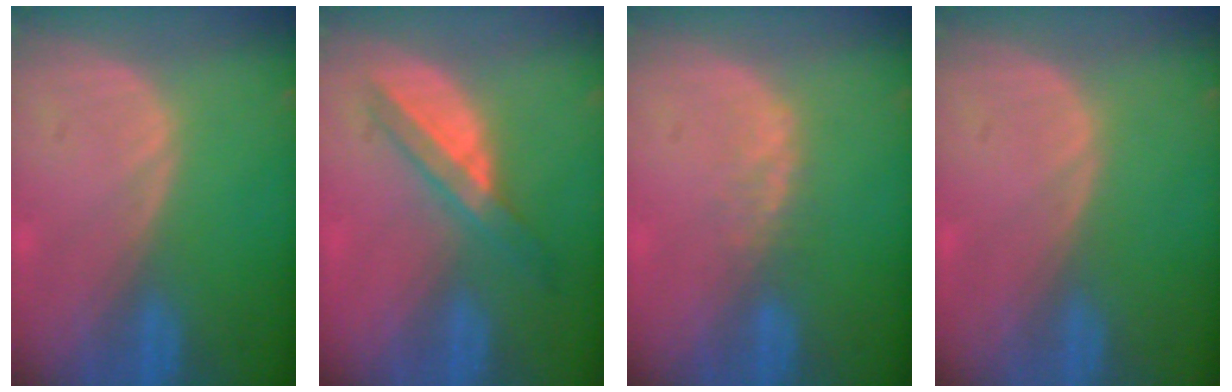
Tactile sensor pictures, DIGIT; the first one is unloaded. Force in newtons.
{"total": 5.9, "press": 5.4, "slide": 2.6}
{"total": 1.9, "press": 1.8, "slide": 0.5}
{"total": 0.0}